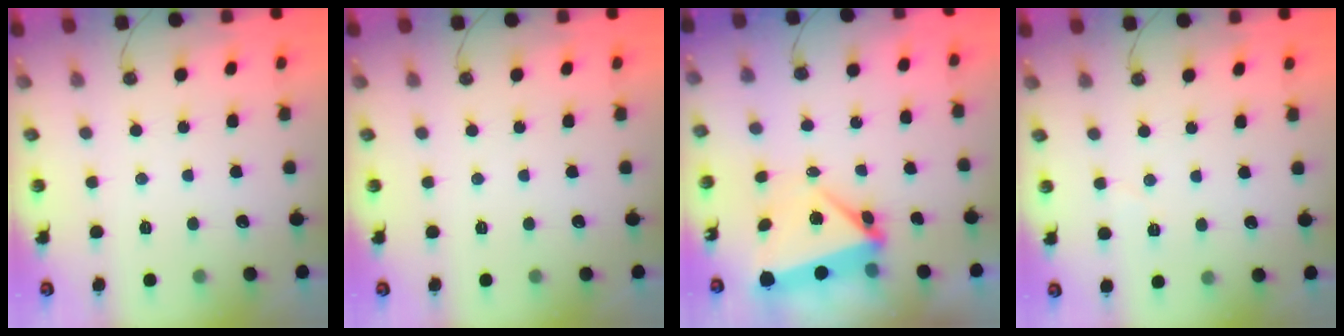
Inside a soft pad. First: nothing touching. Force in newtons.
{"total": 0.0}
{"total": 6.1, "press": 6.1, "slide": 0.3}
{"total": 3.0, "press": 2.4, "slide": 1.7}